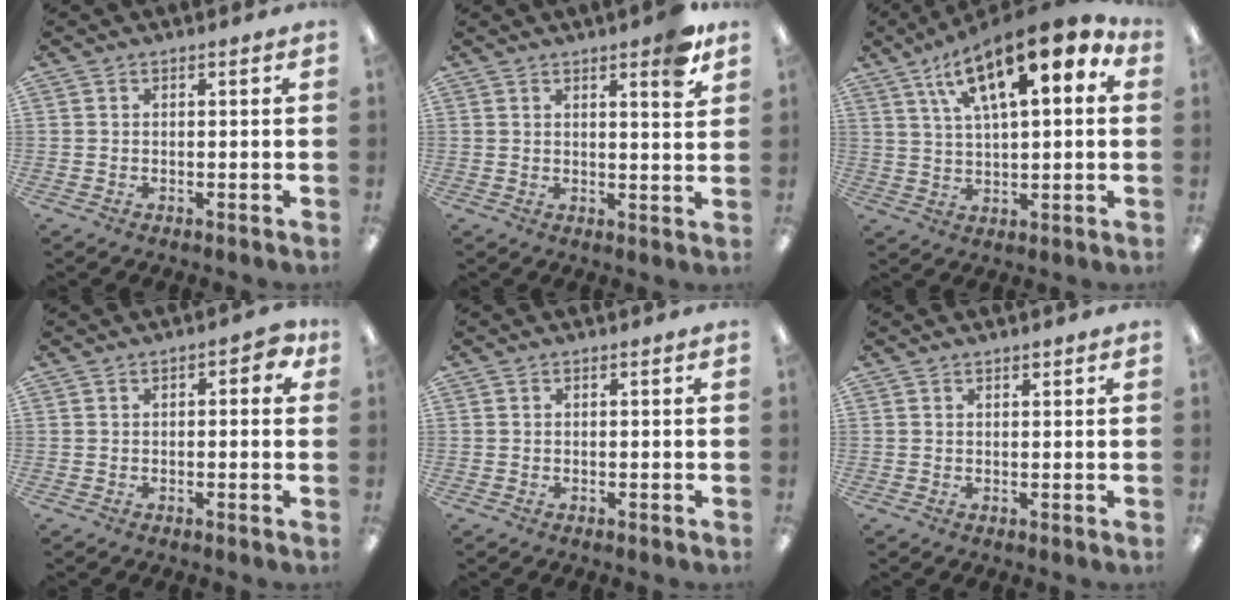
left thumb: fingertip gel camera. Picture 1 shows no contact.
{"total": 5.7, "force": [4.1, 1.2, 3.8], "torque": [-0.045, -0.023, 0.064]}
{"total": 16.8, "force": [9.2, 5.9, 12.7], "torque": [-0.206, -0.036, 0.150]}
{"total": 3.7, "force": [0.6, 2.0, 3.1], "torque": [-0.042, 0.005, 0.007]}
{"total": 0.0}
{"total": 0.8, "force": [0.7, 0.2, -0.2], "torque": [0.003, -0.001, 0.014]}